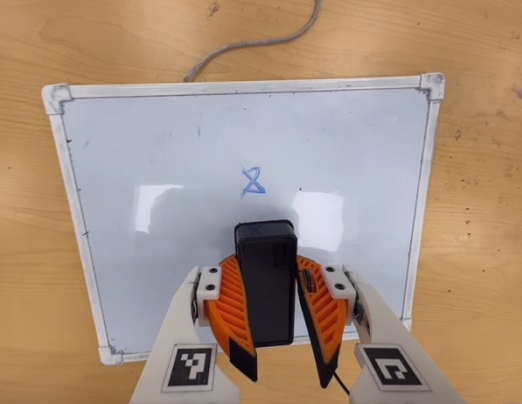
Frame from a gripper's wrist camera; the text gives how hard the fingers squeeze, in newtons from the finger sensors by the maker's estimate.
{"total": 10.9, "left": 10.0, "right": 11.9}